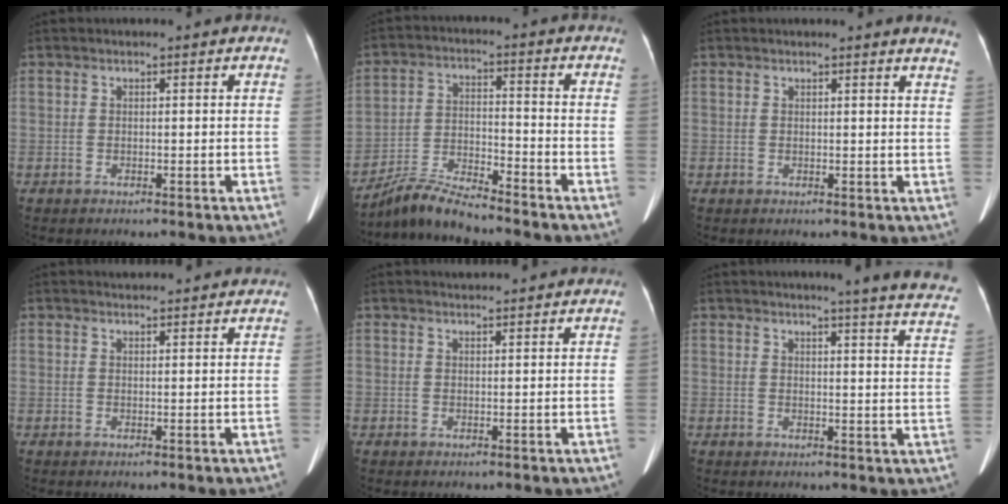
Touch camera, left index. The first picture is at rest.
{"total": 8.2, "force": [-7.9, -0.3, 2.1], "torque": [-0.049, -0.012, -0.146]}
{"total": 4.6, "force": [4.3, -0.3, 1.4], "torque": [-0.013, -0.020, 0.019]}
{"total": 4.1, "force": [4.0, 0.4, 0.8], "torque": [-0.015, 0.024, 0.047]}
{"total": 2.1, "force": [2.1, -0.1, 0.2], "torque": [-0.008, 0.016, 0.033]}
{"total": 15.2, "force": [13.8, -0.3, 6.3], "torque": [-0.068, -0.082, 0.132]}